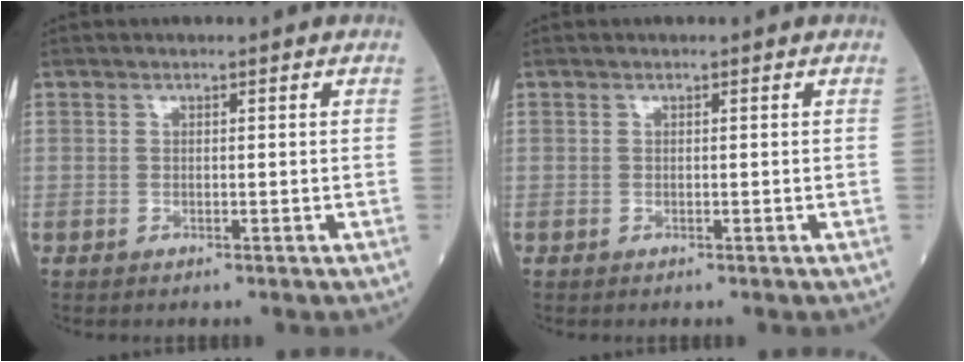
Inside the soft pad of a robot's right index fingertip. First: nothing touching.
{"total": 0.0}